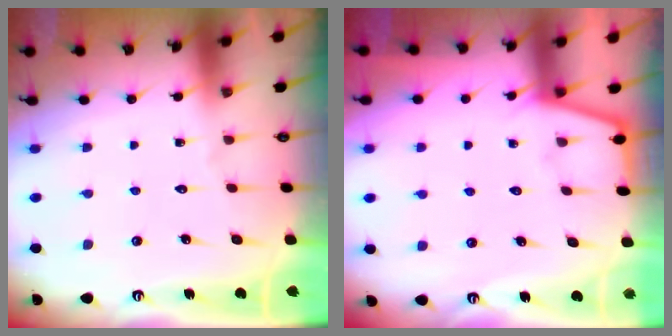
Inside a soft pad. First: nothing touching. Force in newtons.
{"total": 4.4, "press": 4.4, "slide": 0.3}